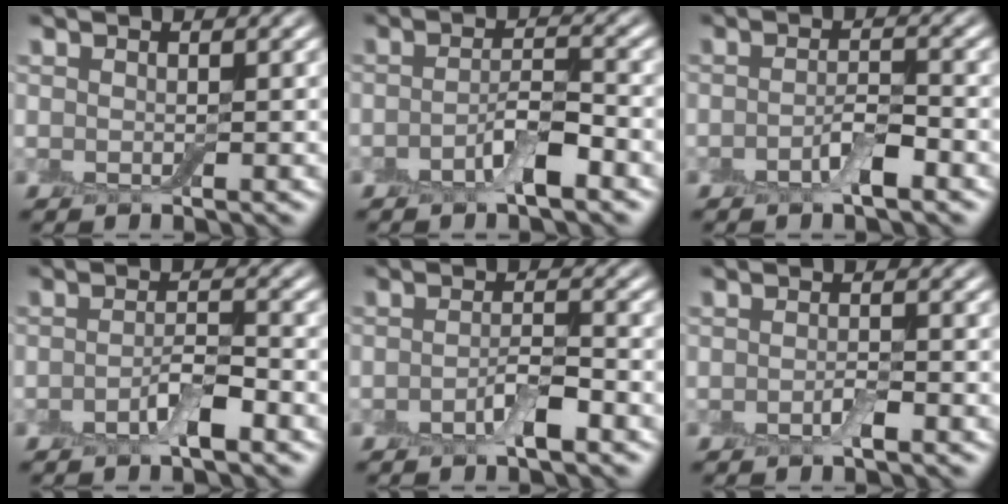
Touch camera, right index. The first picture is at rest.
{"total": 3.4, "force": [-1.7, 0.9, 2.7], "torque": [-0.050, 0.007, -0.036]}
{"total": 2.6, "force": [-1.3, 0.8, 2.1], "torque": [-0.038, 0.004, -0.026]}
{"total": 2.9, "force": [-1.5, 0.8, 2.4], "torque": [-0.043, 0.005, -0.030]}
{"total": 2.7, "force": [-1.4, 0.8, 2.2], "torque": [-0.040, 0.004, -0.028]}
{"total": 1.3, "force": [-0.7, 0.3, 1.1], "torque": [-0.021, -0.001, -0.013]}